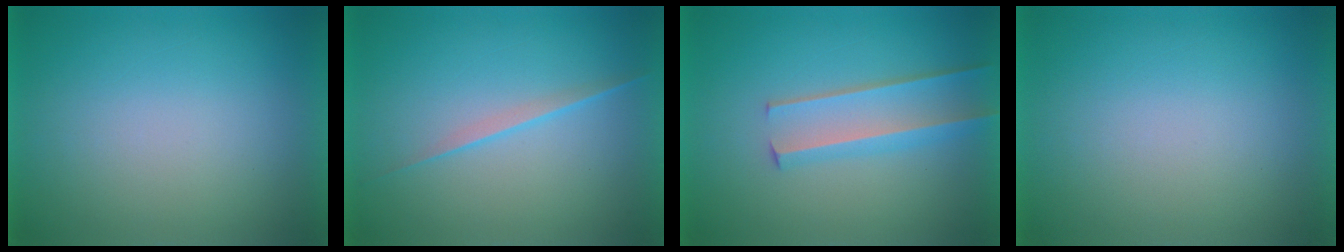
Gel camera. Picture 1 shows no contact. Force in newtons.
{"total": 2.2}
{"total": 2.9}
{"total": 0.0}